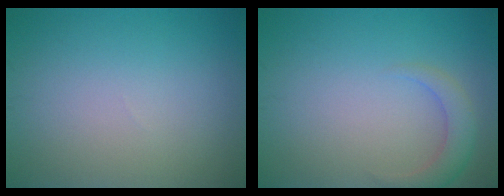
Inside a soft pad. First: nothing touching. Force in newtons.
{"total": 2.4, "press": 2.4, "slide": 0.3}